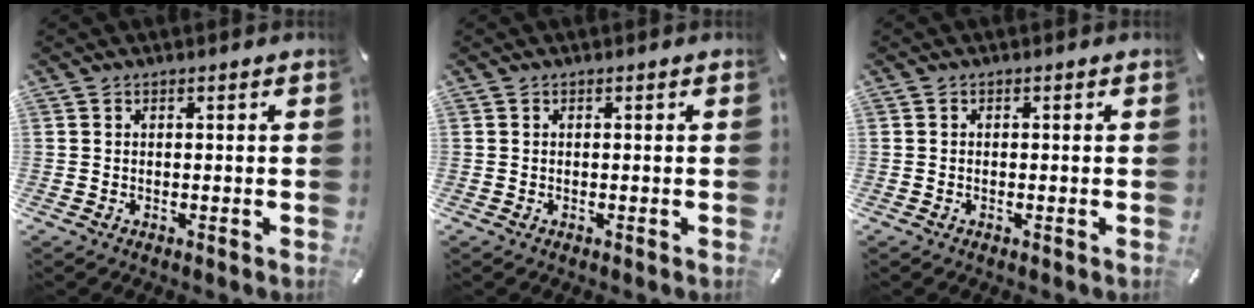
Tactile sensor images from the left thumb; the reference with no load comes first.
{"total": 0.0}
{"total": 0.5, "force": [-0.3, 0.3, 0.3], "torque": [-0.006, -0.001, -0.006]}